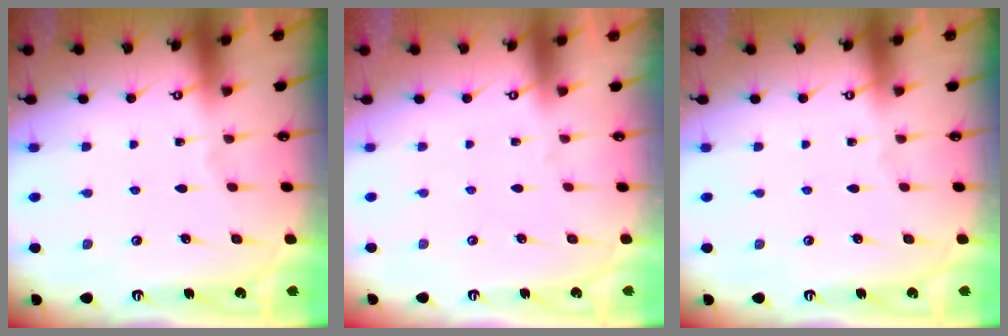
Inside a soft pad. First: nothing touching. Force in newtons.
{"total": 1.6, "press": 1.4, "slide": 0.7}
{"total": 0.0}